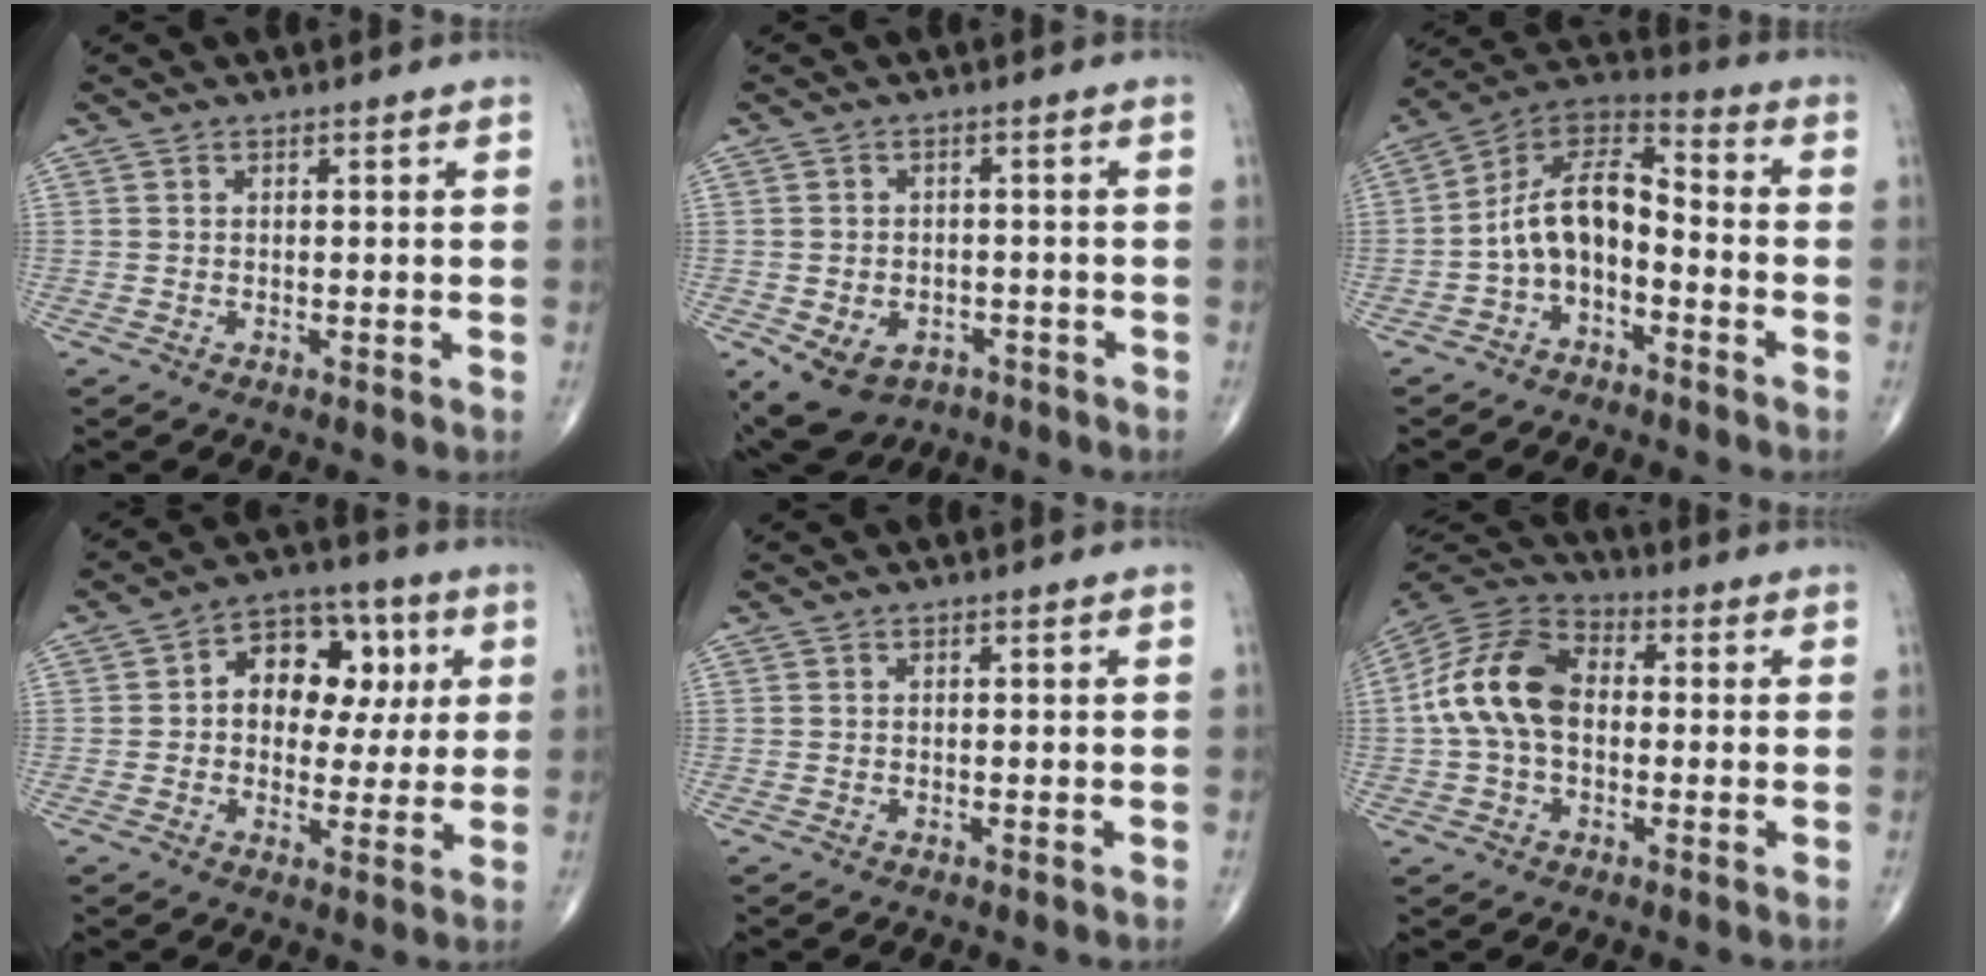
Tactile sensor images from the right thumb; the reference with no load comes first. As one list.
[{"total": 9.8, "force": [-4.8, 7.2, 4.6], "torque": [-0.074, 0.024, -0.060]}, {"total": 11.1, "force": [-3.4, 6.4, 8.5], "torque": [-0.141, 0.076, -0.073]}, {"total": 13.2, "force": [2.5, 9.3, 9.1], "torque": [-0.076, 0.017, 0.029]}, {"total": 0.0}, {"total": 13.9, "force": [0.0, 9.3, 10.4], "torque": [-0.199, 0.036, -0.011]}]